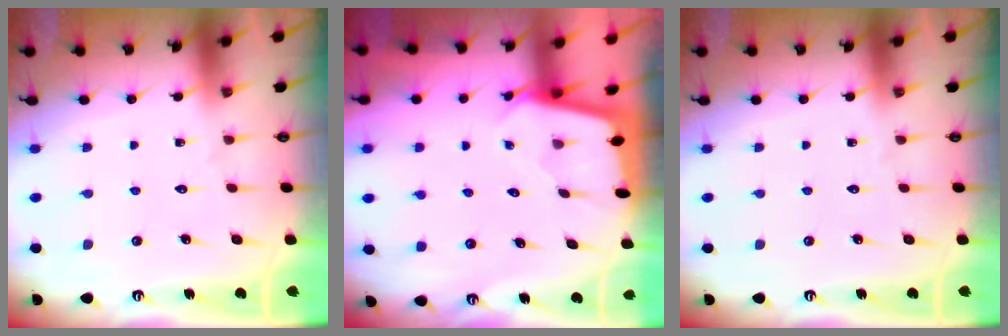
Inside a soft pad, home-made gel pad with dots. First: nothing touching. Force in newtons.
{"total": 1.9, "press": 1.9, "slide": 0.2}
{"total": 0.0}